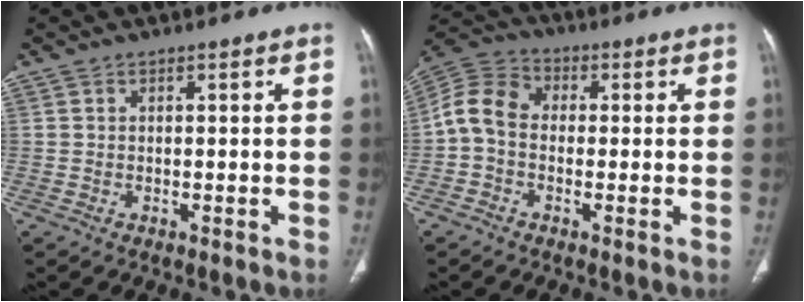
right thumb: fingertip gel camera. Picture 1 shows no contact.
{"total": 8.3, "force": [-0.6, 6.2, 5.5], "torque": [-0.097, 0.026, -0.028]}